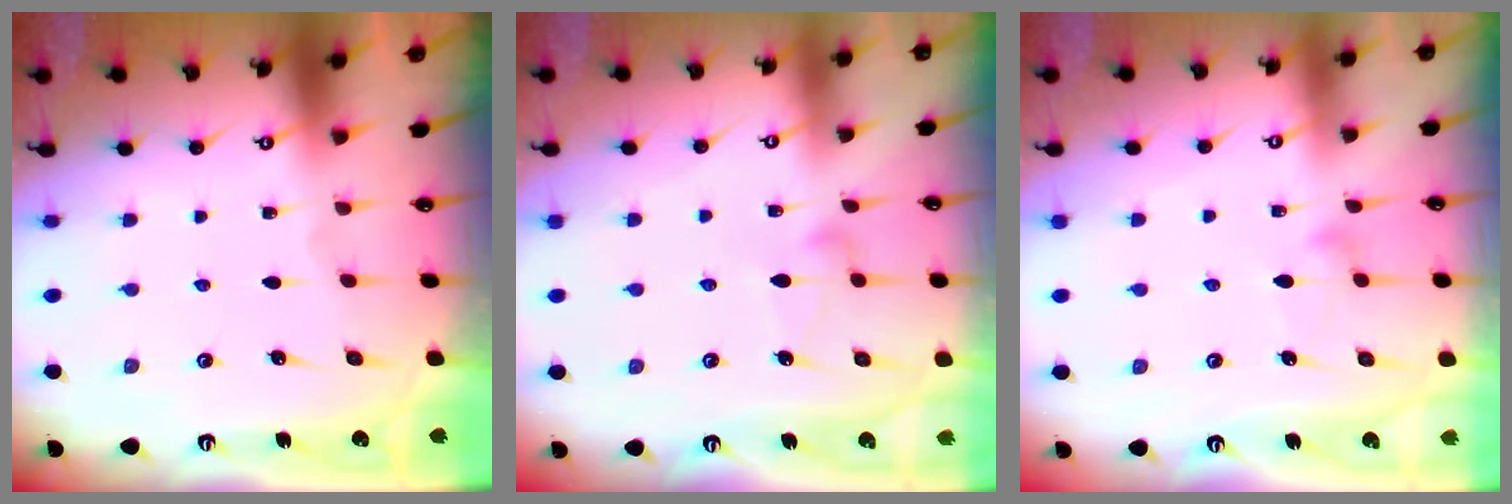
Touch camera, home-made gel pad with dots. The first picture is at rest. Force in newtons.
{"total": 6.0, "press": 6.0, "slide": 0.4}
{"total": 7.8, "press": 7.8, "slide": 0.5}